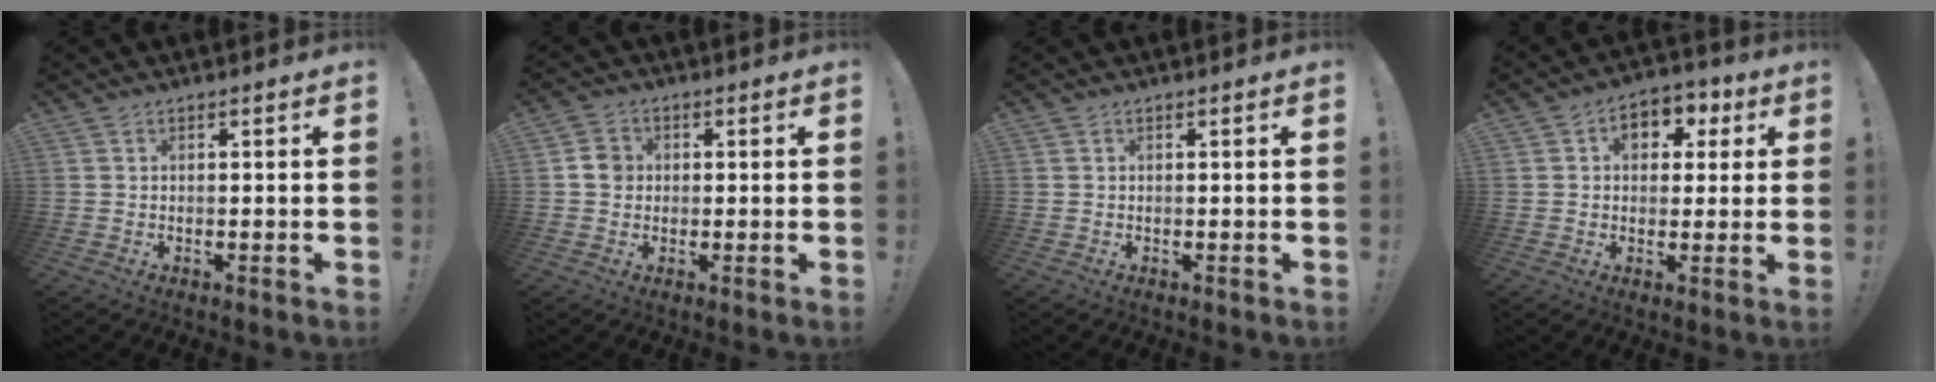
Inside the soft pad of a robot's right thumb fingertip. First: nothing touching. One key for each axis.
{"total": 4.5, "fx": 0.2, "fy": 4.0, "fz": 1.9, "tx": -0.018, "ty": 0.005, "tz": 0.003}
{"total": 0.0}
{"total": 7.9, "fx": 2.1, "fy": 6.1, "fz": 4.4, "tx": -0.047, "ty": -0.002, "tz": 0.037}